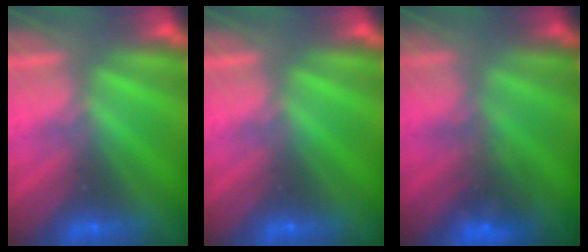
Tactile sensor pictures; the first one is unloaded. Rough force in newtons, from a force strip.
{"total": 0.0}
{"total": 4.7}